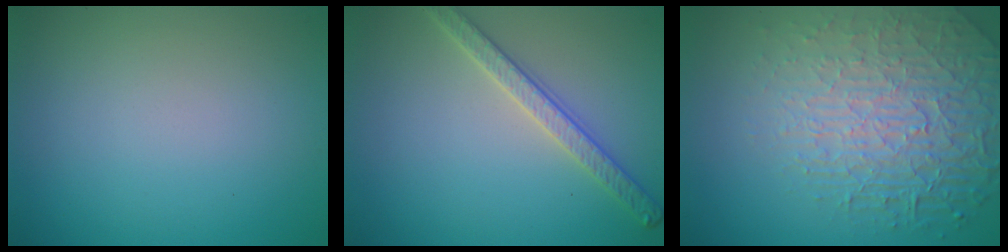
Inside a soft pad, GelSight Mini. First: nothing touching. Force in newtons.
{"total": 3.0, "press": 2.9, "slide": 0.7}
{"total": 8.1, "press": 5.6, "slide": 5.8}